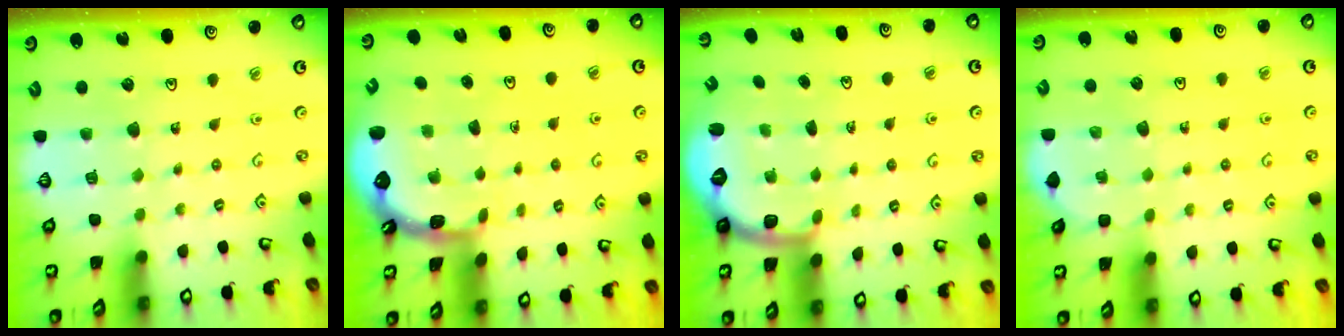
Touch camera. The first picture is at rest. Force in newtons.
{"total": 1.4, "press": 1.4, "slide": 0.1}
{"total": 2.0, "press": 1.5, "slide": 1.3}
{"total": 2.2, "press": 2.2, "slide": 0.3}